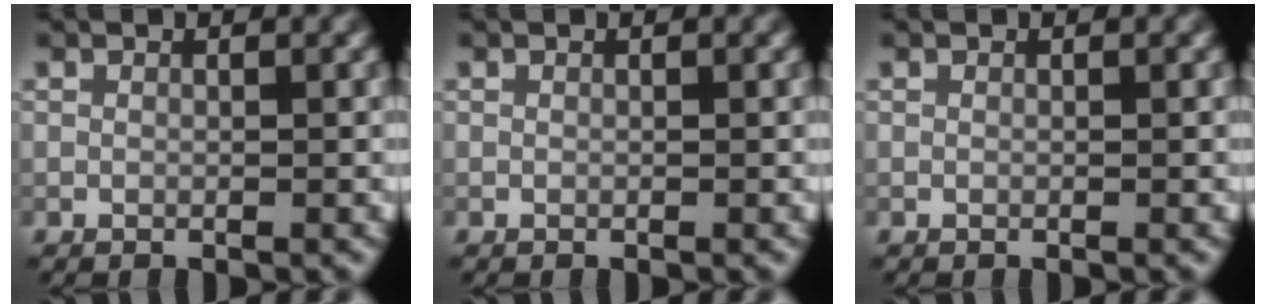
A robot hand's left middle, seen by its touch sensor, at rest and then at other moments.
{"total": 0.0}
{"total": 0.0}